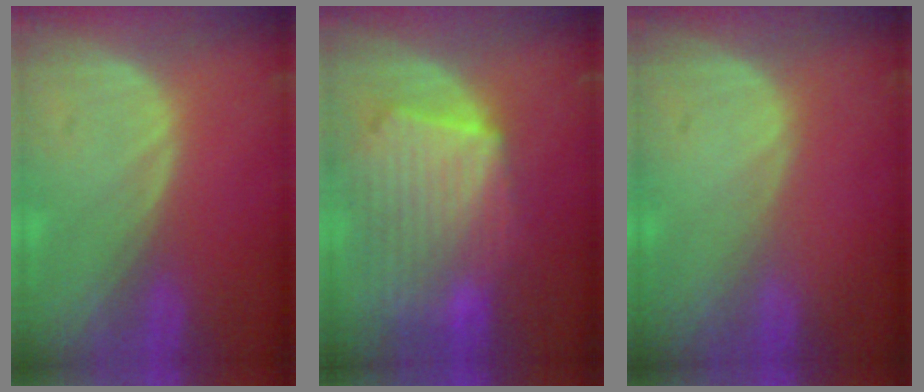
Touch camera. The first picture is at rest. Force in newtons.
{"total": 10.9, "press": 9.5, "slide": 5.3}
{"total": 0.0}